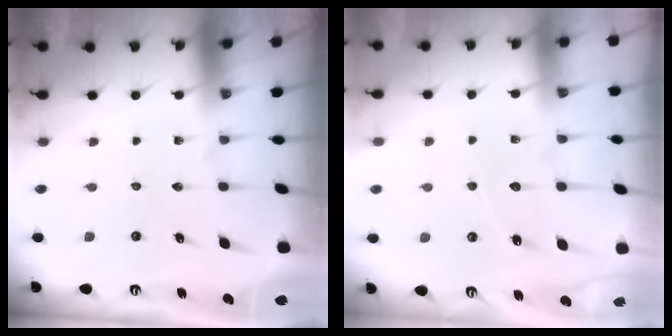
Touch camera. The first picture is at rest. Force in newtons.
{"total": 5.3, "press": 5.2, "slide": 0.6}